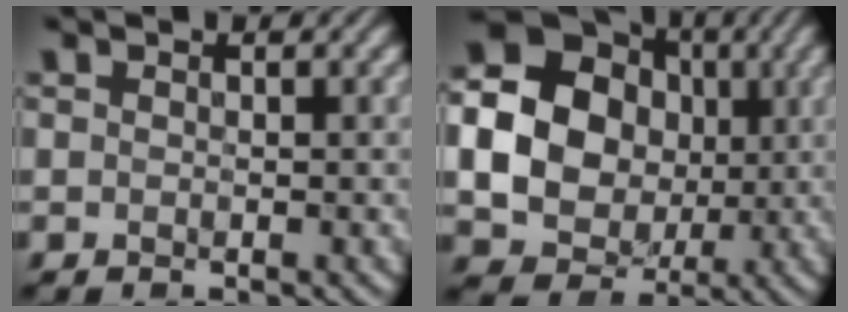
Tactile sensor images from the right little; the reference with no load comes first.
{"total": 18.8, "force": [1.8, 17.3, 7.0], "torque": [-0.183, 0.015, 0.007]}